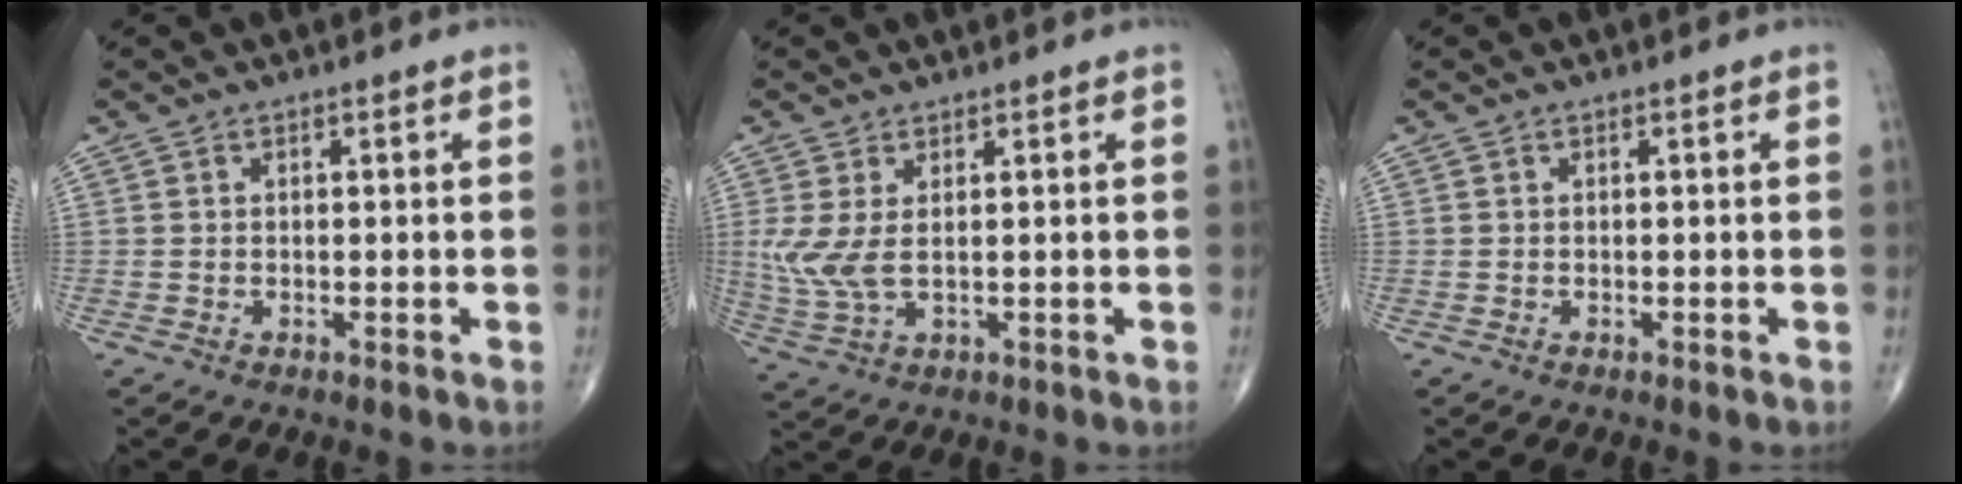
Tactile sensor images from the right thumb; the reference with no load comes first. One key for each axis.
{"total": 6.1, "fx": 0.9, "fy": 2.7, "fz": 5.4, "tx": -0.142, "ty": -0.006, "tz": 0.028}
{"total": 0.0}